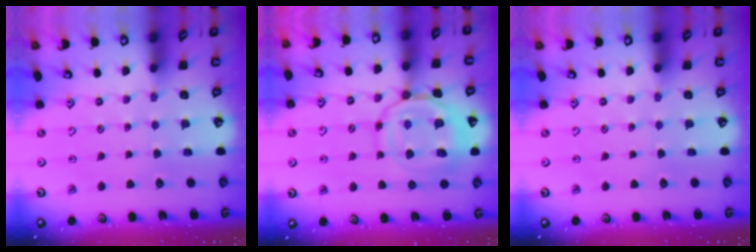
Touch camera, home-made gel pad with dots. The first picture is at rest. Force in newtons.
{"total": 14.0, "press": 14.0, "slide": 1.3}
{"total": 0.0}